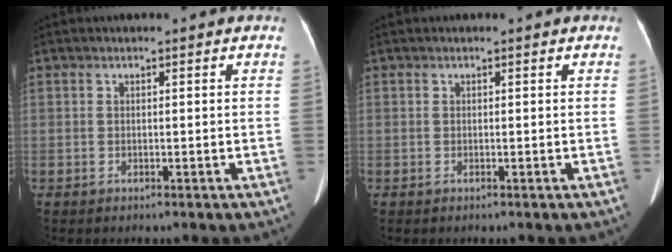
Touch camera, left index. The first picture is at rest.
{"total": 0.0}